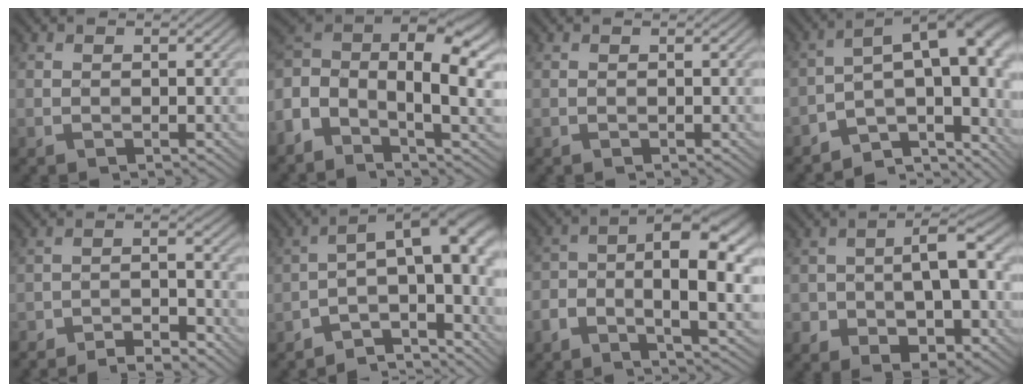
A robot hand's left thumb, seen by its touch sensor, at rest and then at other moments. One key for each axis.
{"total": 13.4, "fx": -0.3, "fy": 7.1, "fz": 11.3, "tx": -0.247, "ty": 0.008, "tz": -0.022}
{"total": 0.0}
{"total": 12.2, "fx": -6.2, "fy": 5.3, "fz": 9.1, "tx": -0.125, "ty": 0.007, "tz": -0.098}
{"total": 5.1, "fx": -4.6, "fy": 0.9, "fz": 2.0, "tx": -0.036, "ty": 0.004, "tz": -0.083}
{"total": 10.2, "fx": -5.1, "fy": 3.3, "fz": 8.2, "tx": -0.106, "ty": 0.009, "tz": -0.084}
{"total": 11.0, "fx": -2.5, "fy": 4.7, "fz": 9.6, "tx": -0.166, "ty": -0.004, "tz": -0.048}
{"total": 10.4, "fx": -3.0, "fy": 5.9, "fz": 8.0, "tx": -0.109, "ty": -0.007, "tz": -0.046}